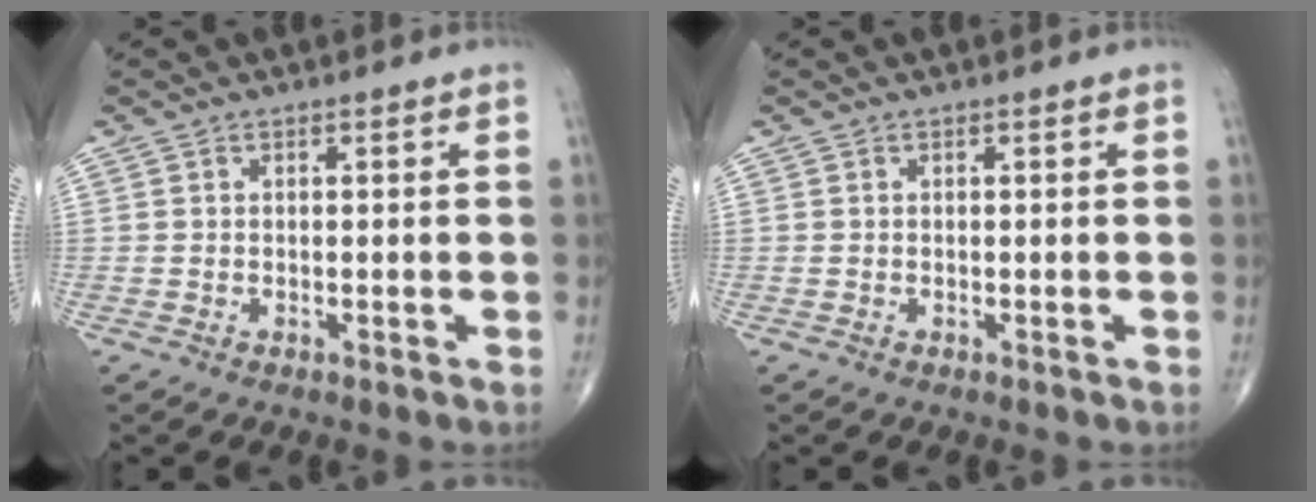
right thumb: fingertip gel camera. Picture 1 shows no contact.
{"total": 0.0}